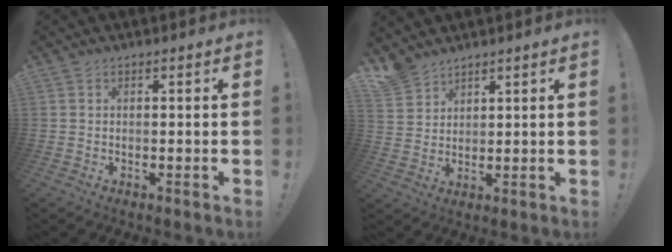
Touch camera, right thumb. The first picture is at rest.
{"total": 5.3, "force": [4.4, 2.8, 0.9], "torque": [-0.024, -0.034, 0.088]}